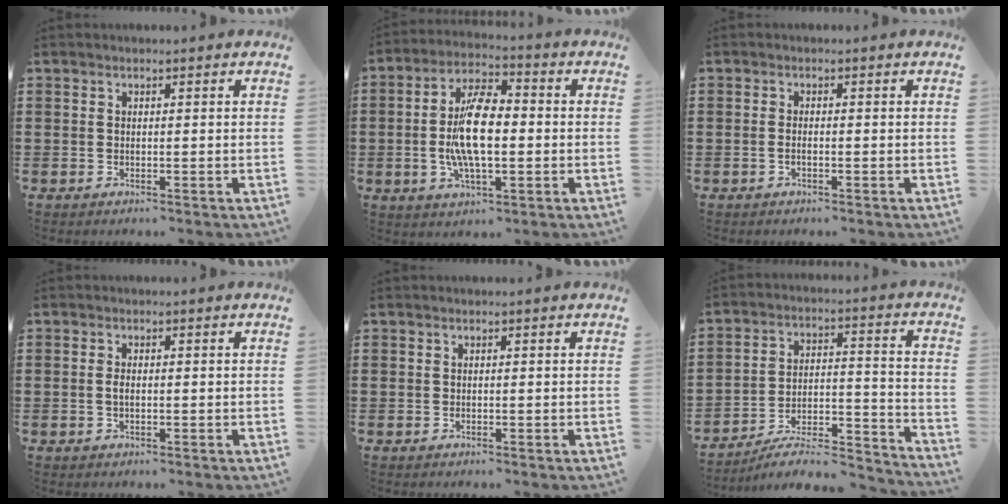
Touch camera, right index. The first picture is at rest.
{"total": 10.7, "force": [-0.8, 4.3, 9.8], "torque": [-0.205, 0.001, -0.017]}
{"total": 0.9, "force": [-0.5, 0.1, 0.7], "torque": [-0.014, -0.005, -0.008]}
{"total": 1.5, "force": [-0.2, 0.5, 1.4], "torque": [-0.035, -0.004, -0.005]}
{"total": 0.0}
{"total": 6.7, "force": [-5.6, 2.0, 2.9], "torque": [-0.048, 0.005, -0.109]}